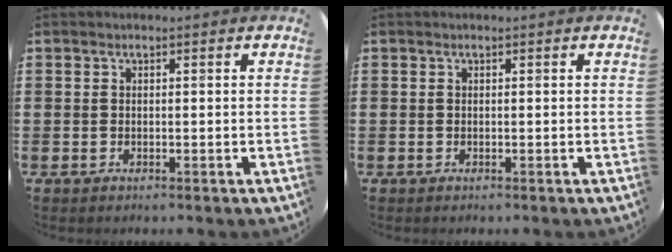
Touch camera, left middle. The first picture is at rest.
{"total": 0.0}